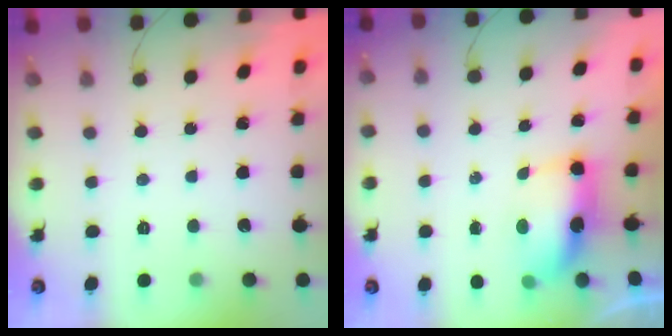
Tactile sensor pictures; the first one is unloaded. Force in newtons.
{"total": 6.7, "press": 6.6, "slide": 1.1}